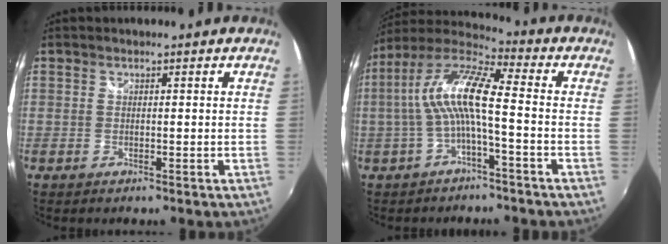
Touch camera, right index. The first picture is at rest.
{"total": 11.2, "force": [-1.1, 1.7, 11.0], "torque": [-0.221, 0.017, -0.023]}